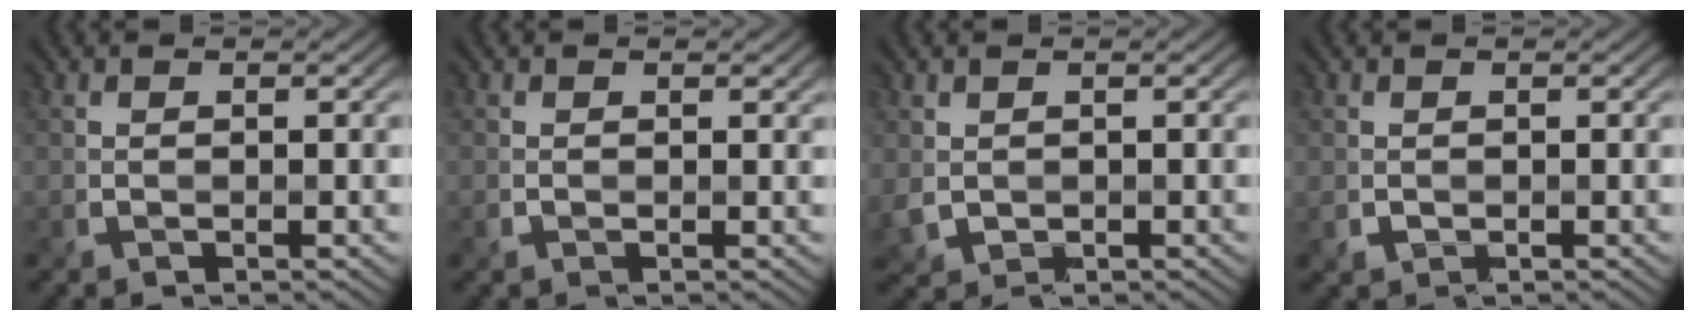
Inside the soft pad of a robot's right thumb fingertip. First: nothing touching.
{"total": 0.6, "force": [0.4, 0.3, 0.1], "torque": [-0.003, -0.002, 0.006]}
{"total": 2.0, "force": [0.4, 1.7, 0.9], "torque": [-0.036, -0.008, 0.009]}
{"total": 0.6, "force": [0.1, 0.5, 0.0], "torque": [-0.003, -0.005, 0.003]}